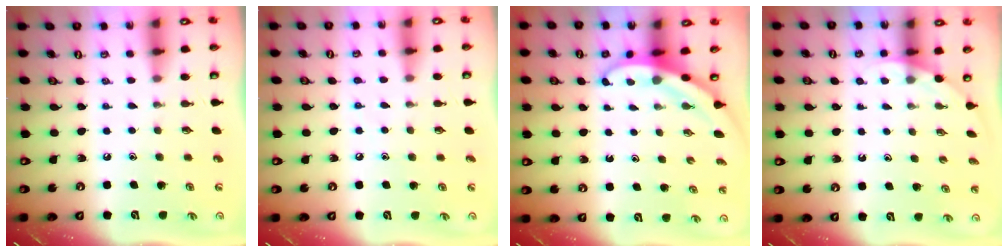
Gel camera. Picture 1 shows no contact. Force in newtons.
{"total": 4.8, "press": 4.8, "slide": 0.6}
{"total": 3.0, "press": 3.0, "slide": 0.1}
{"total": 1.8, "press": 1.8, "slide": 0.1}